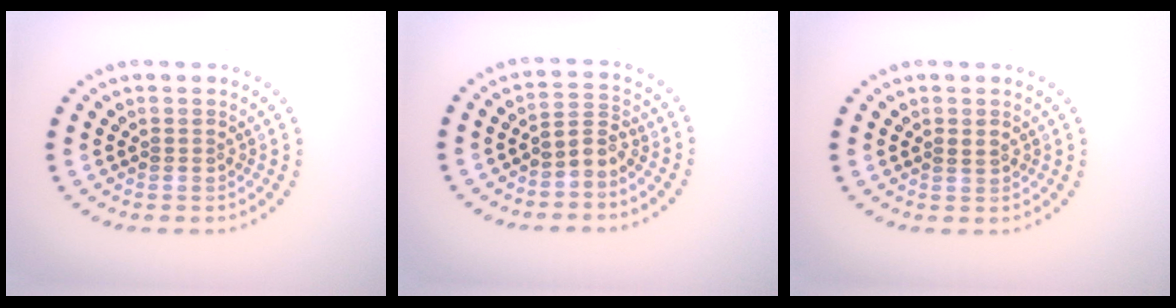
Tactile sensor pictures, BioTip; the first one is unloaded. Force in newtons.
{"total": 2.1, "press": 1.4, "slide": 1.6}
{"total": 0.9, "press": 0.8, "slide": 0.2}